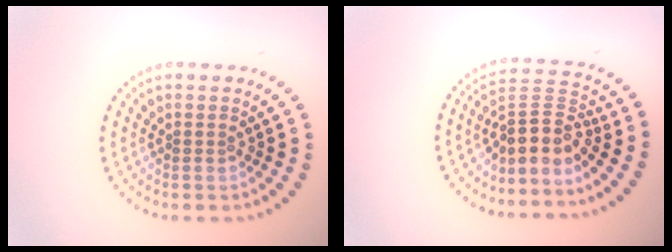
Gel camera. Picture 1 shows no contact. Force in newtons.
{"total": 3.7, "press": 2.6, "slide": 2.5}